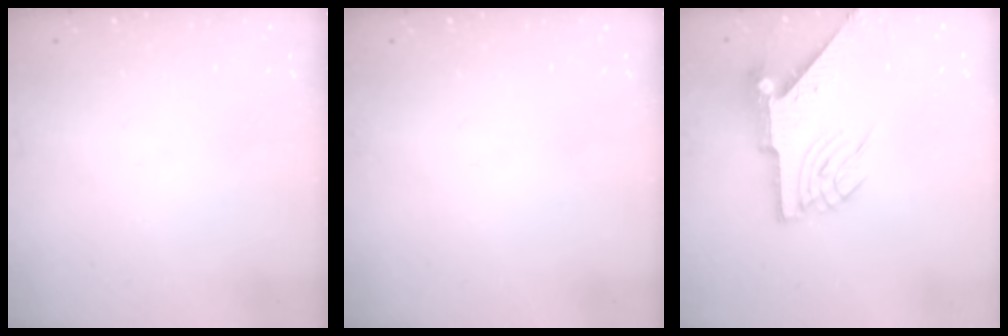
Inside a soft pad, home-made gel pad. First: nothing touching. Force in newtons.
{"total": 0.0}
{"total": 7.8, "press": 7.7, "slide": 1.3}